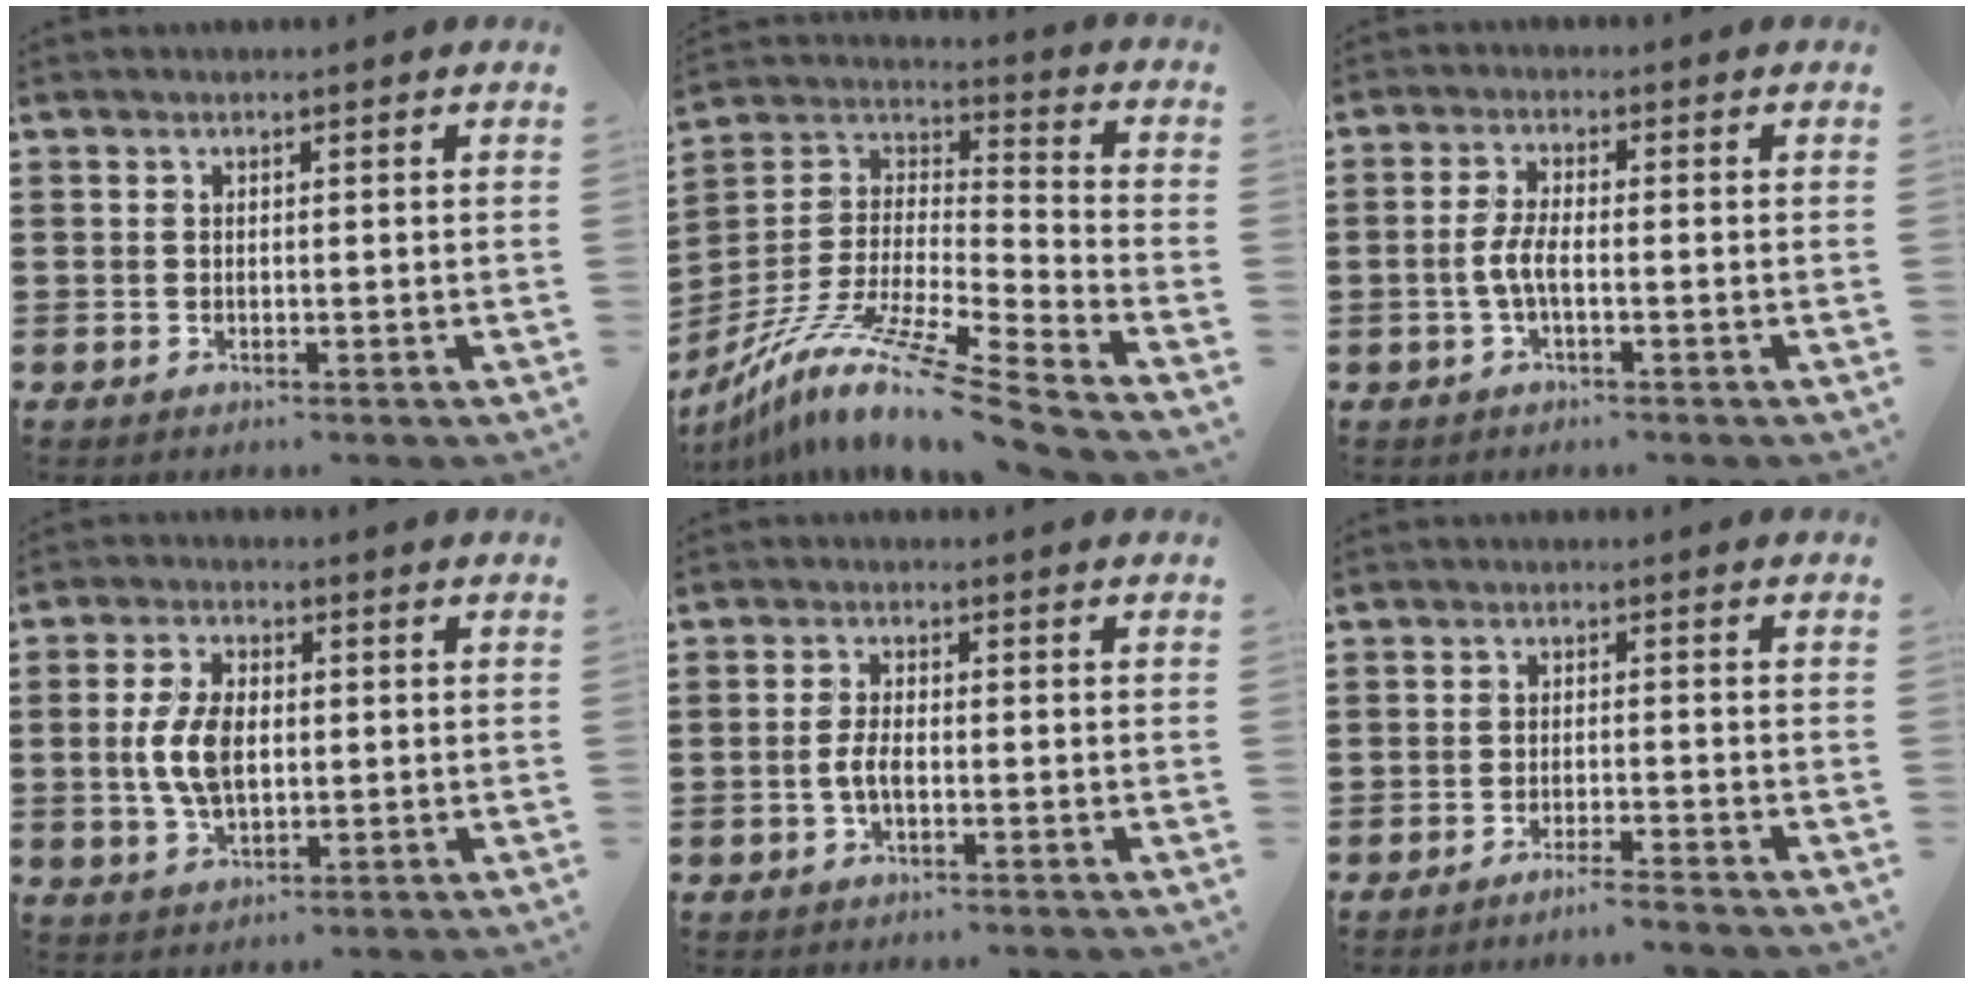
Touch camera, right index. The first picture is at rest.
{"total": 12.6, "force": [-10.0, 0.1, 7.8], "torque": [-0.158, -0.002, -0.198]}
{"total": 3.7, "force": [-1.1, 0.9, 3.4], "torque": [-0.084, -0.004, -0.027]}
{"total": 7.3, "force": [0.2, 4.0, 6.1], "torque": [-0.138, 0.006, -0.001]}
{"total": 3.1, "force": [-0.9, 1.1, 2.8], "torque": [-0.073, -0.005, -0.023]}
{"total": 2.5, "force": [-2.3, -0.4, 0.9], "torque": [-0.015, 0.001, -0.045]}